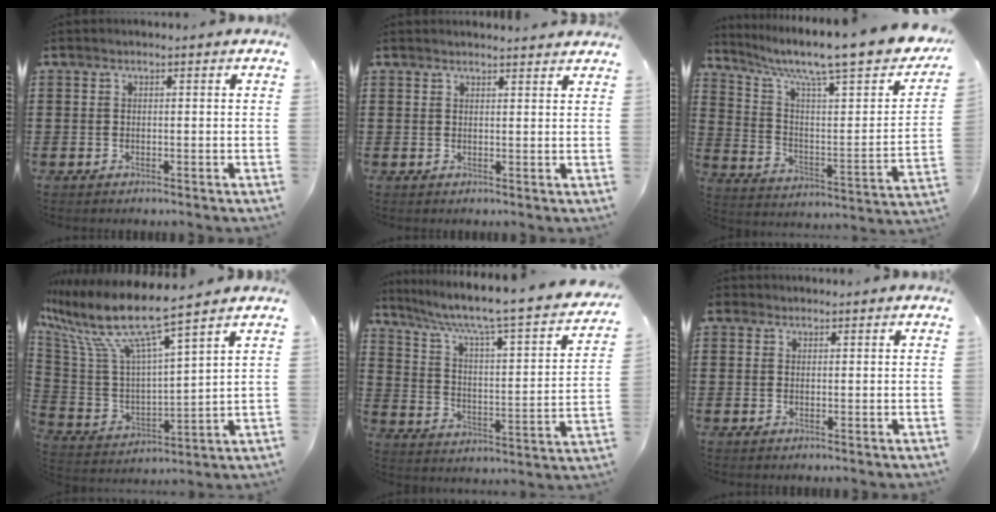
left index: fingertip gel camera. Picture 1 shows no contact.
{"total": 1.7, "force": [1.7, 0.0, 0.2], "torque": [-0.008, 0.001, 0.034]}
{"total": 10.3, "force": [8.2, 0.9, 6.1], "torque": [-0.128, -0.063, 0.128]}
{"total": 9.9, "force": [7.5, 1.1, 6.5], "torque": [-0.156, -0.053, 0.121]}
{"total": 5.5, "force": [4.1, 0.0, 3.6], "torque": [-0.090, -0.044, 0.057]}
{"total": 0.8, "force": [0.5, 0.7, 0.2], "torque": [-0.006, 0.006, 0.008]}